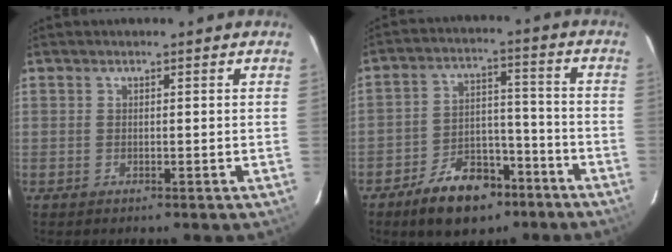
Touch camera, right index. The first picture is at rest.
{"total": 12.7, "force": [-8.6, 7.0, 6.2], "torque": [-0.122, 0.023, -0.122]}